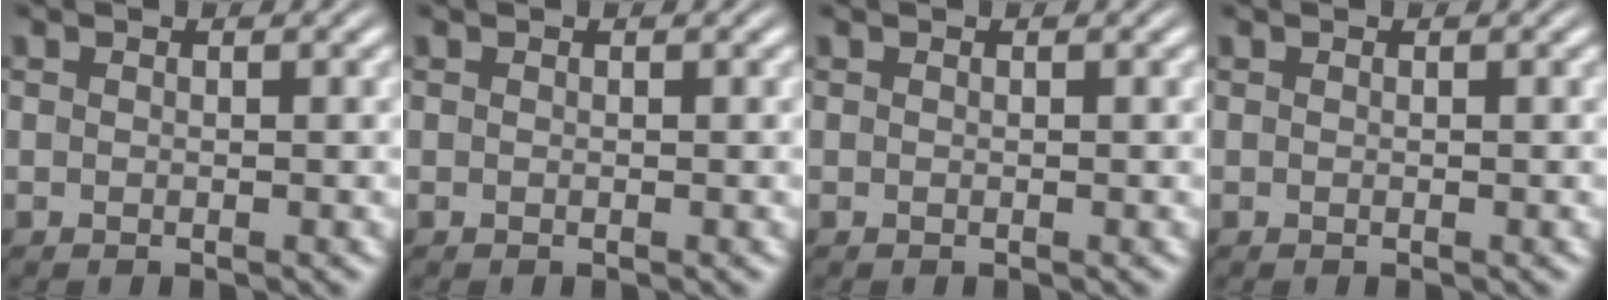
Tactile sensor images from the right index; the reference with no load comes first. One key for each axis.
{"total": 0.0}
{"total": 0.0}
{"total": 0.0}